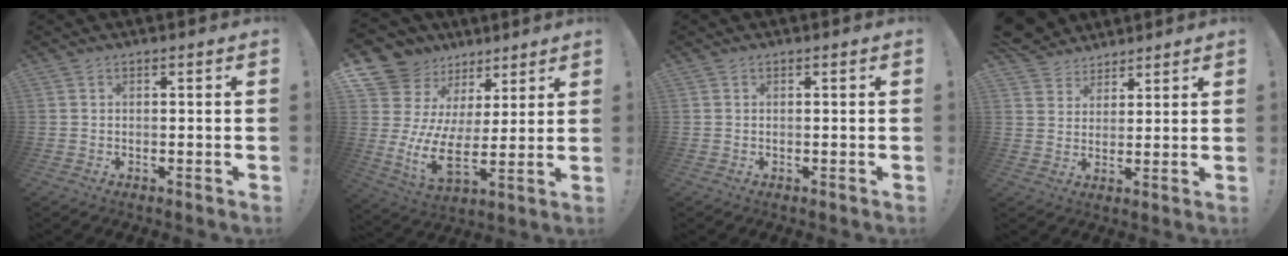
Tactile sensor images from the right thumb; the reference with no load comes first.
{"total": 11.9, "force": [3.9, 8.8, 7.0], "torque": [-0.158, -0.052, 0.070]}
{"total": 0.0}
{"total": 7.0, "force": [5.5, 4.4, 0.4], "torque": [-0.014, -0.041, 0.109]}